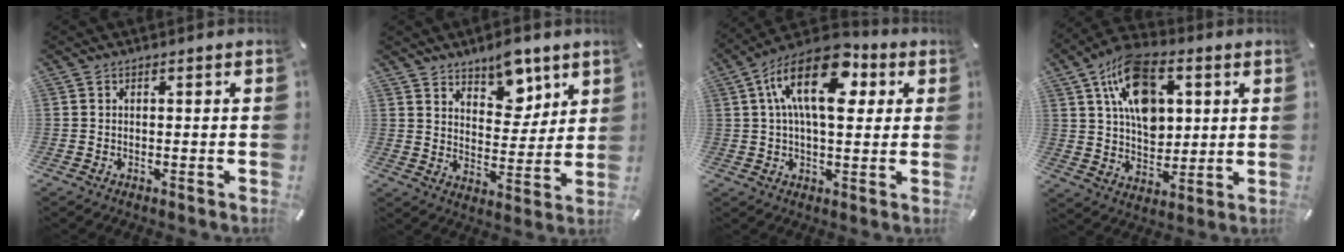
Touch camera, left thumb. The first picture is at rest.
{"total": 9.1, "force": [7.1, 5.1, 2.5], "torque": [-0.024, -0.051, 0.128]}
{"total": 17.6, "force": [6.0, 9.0, 13.9], "torque": [-0.253, -0.014, 0.097]}
{"total": 16.2, "force": [6.4, 10.5, 10.6], "torque": [-0.182, -0.007, 0.118]}